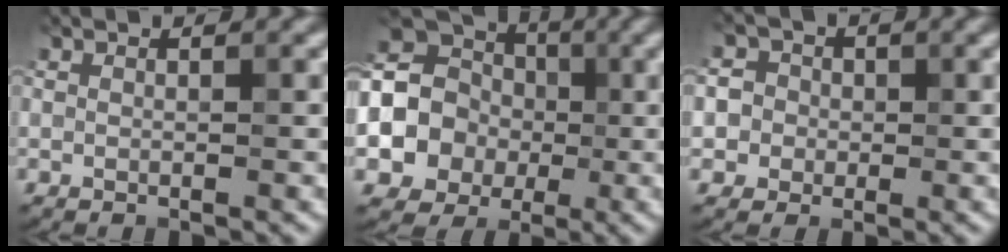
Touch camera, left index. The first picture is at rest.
{"total": 10.9, "force": [-1.0, 9.8, 4.7], "torque": [-0.094, 0.008, -0.059]}
{"total": 4.5, "force": [0.5, 4.3, 1.4], "torque": [0.003, 0.031, -0.018]}